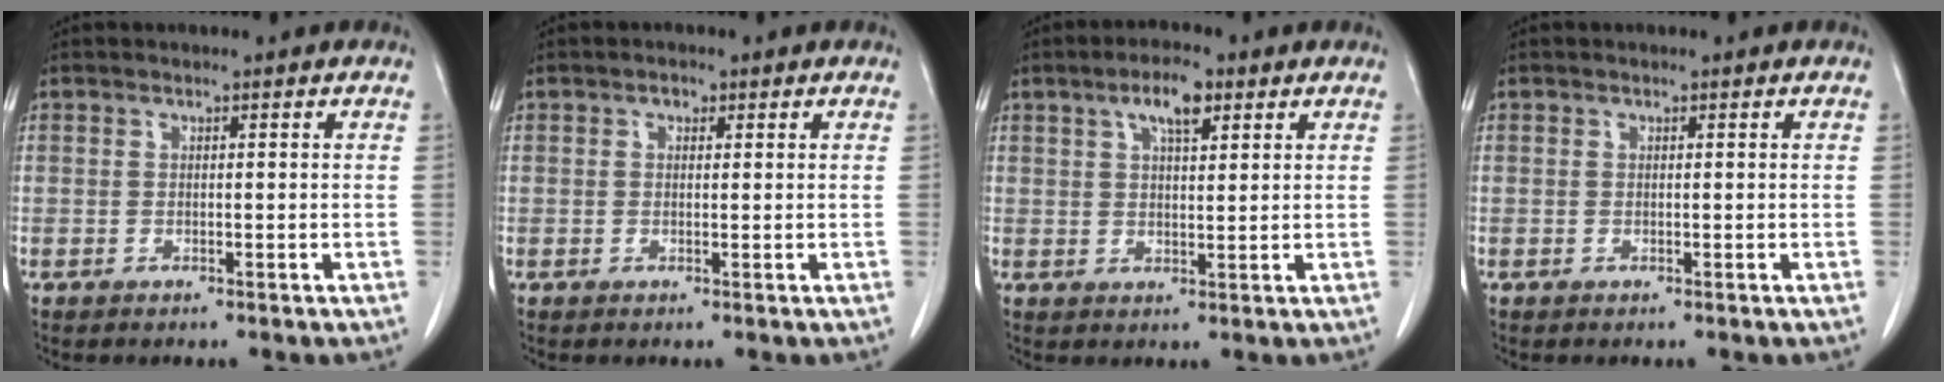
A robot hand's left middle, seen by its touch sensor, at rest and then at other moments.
{"total": 1.1, "force": [0.5, 0.8, 0.6], "torque": [-0.009, 0.002, 0.007]}
{"total": 5.5, "force": [2.9, 1.6, 4.3], "torque": [-0.079, 0.008, 0.049]}
{"total": 0.0}